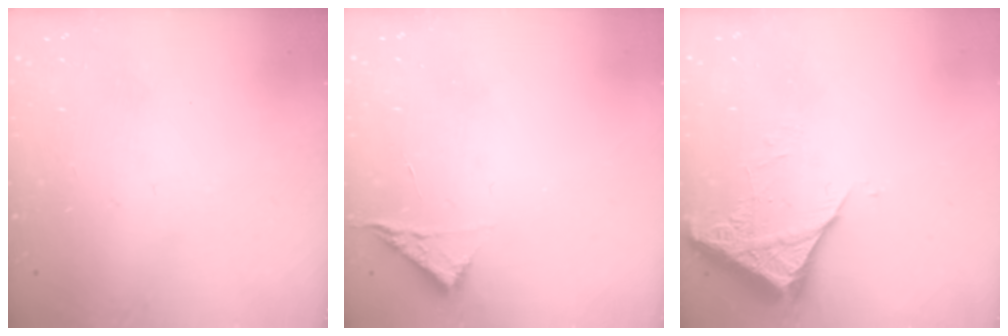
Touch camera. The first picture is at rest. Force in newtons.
{"total": 5.1, "press": 5.0, "slide": 0.7}
{"total": 5.4, "press": 5.3, "slide": 0.6}